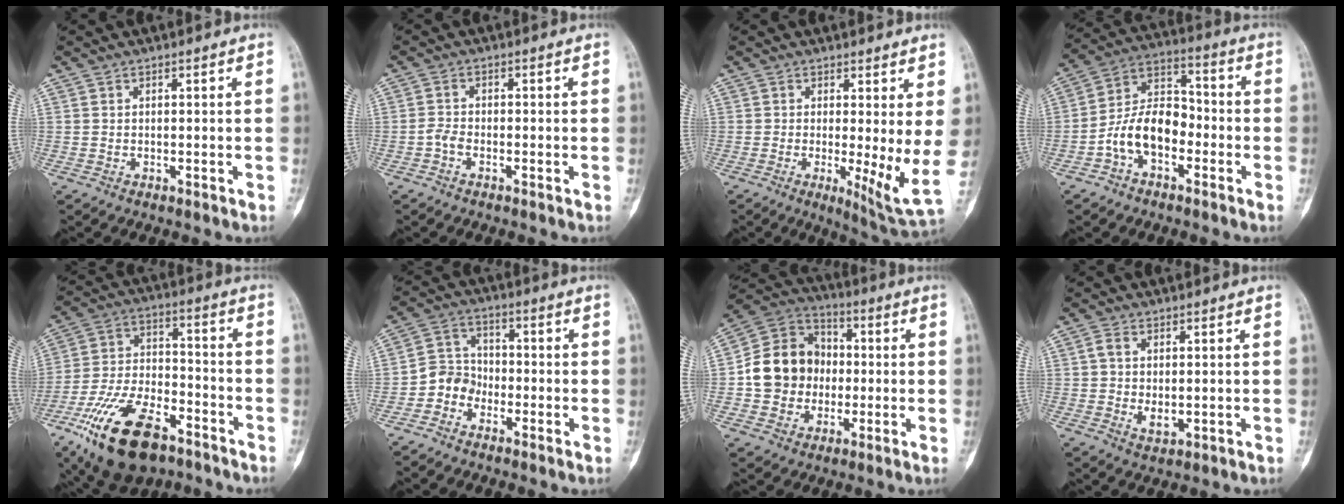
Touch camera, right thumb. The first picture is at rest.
{"total": 1.9, "force": [-1.1, 1.1, 1.1], "torque": [-0.025, 0.006, -0.026]}
{"total": 8.1, "force": [0.4, 1.5, 7.9], "torque": [-0.110, -0.024, 0.007]}
{"total": 11.4, "force": [-4.1, 7.2, 7.9], "torque": [-0.131, 0.050, -0.082]}
{"total": 20.6, "force": [-12.1, 9.8, 13.5], "torque": [-0.260, 0.051, -0.214]}
{"total": 5.6, "force": [-2.9, 4.6, 1.4], "torque": [-0.002, 0.029, -0.066]}
{"total": 14.5, "force": [-1.0, 12.8, 6.9], "torque": [-0.091, 0.029, -0.022]}
{"total": 4.2, "force": [0.4, 2.5, 3.4], "torque": [-0.064, -0.004, 0.010]}